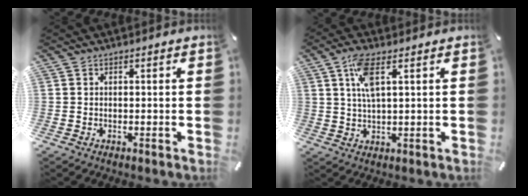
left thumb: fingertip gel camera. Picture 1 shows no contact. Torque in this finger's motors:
{"motor_torque": [1.17, 1.41, 1.00, -0.97, 0.38]}